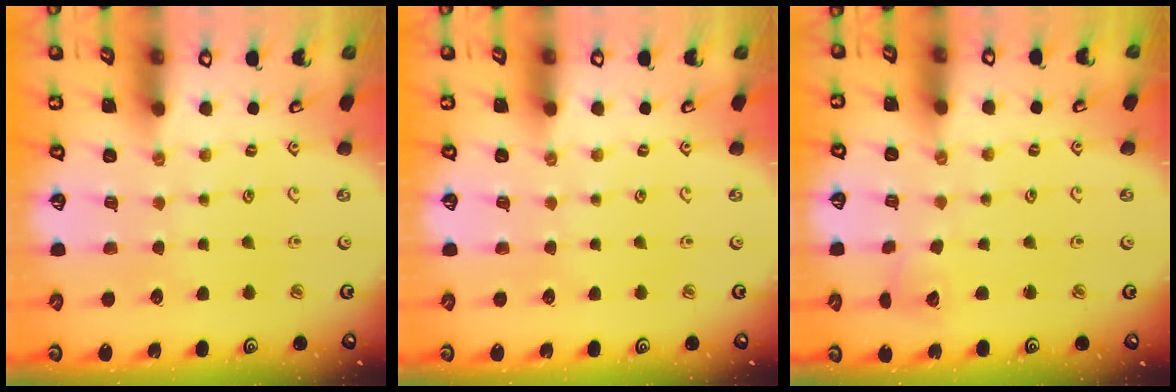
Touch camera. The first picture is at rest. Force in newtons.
{"total": 0.0}
{"total": 2.8, "press": 2.8, "slide": 0.4}